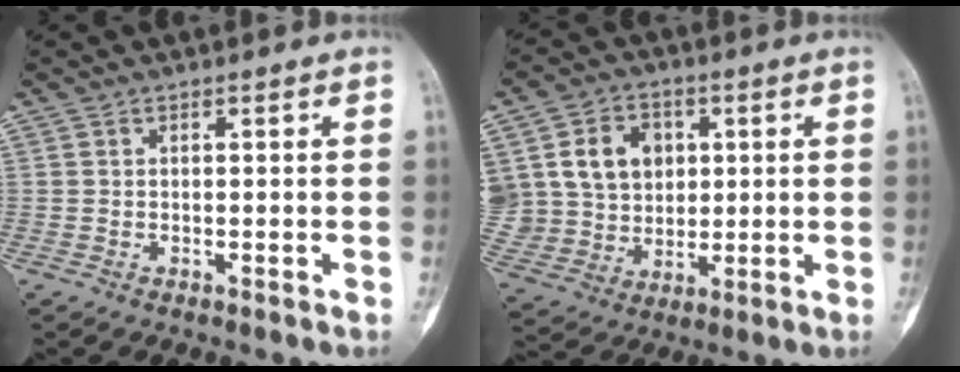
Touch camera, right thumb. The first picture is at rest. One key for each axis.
{"total": 16.8, "fx": 4.2, "fy": 14.0, "fz": 8.3, "tx": -0.142, "ty": 0.013, "tz": 0.094}